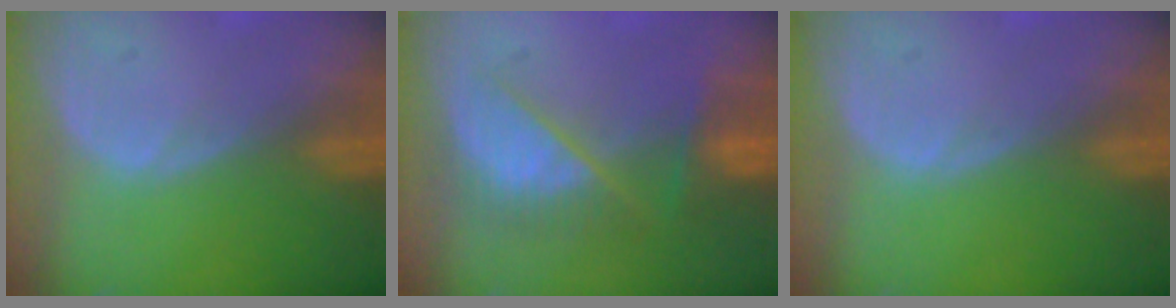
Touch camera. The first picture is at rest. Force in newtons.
{"total": 7.3, "press": 7.3, "slide": 0.6}
{"total": 0.0}